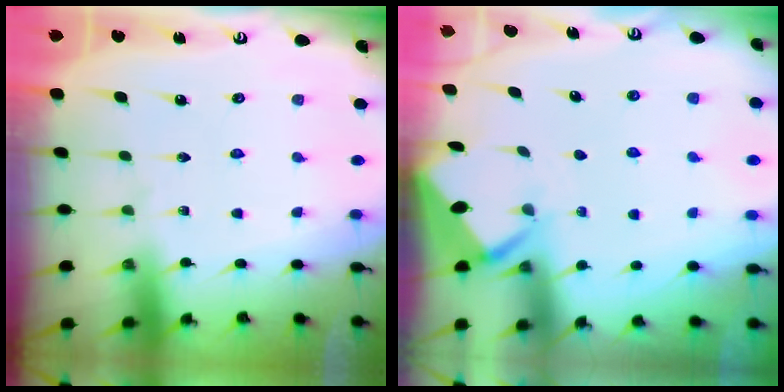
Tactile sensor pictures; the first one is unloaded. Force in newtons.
{"total": 2.6, "press": 2.6, "slide": 0.3}